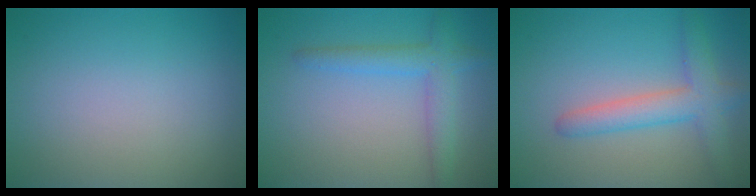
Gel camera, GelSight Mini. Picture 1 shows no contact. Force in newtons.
{"total": 3.2, "press": 3.1, "slide": 0.2}
{"total": 4.0, "press": 4.0, "slide": 0.3}